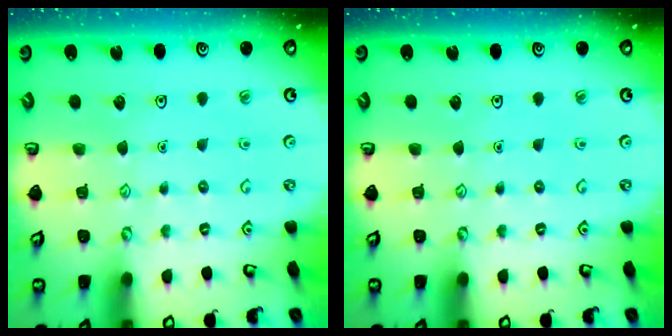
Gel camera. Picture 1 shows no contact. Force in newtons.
{"total": 0.0}